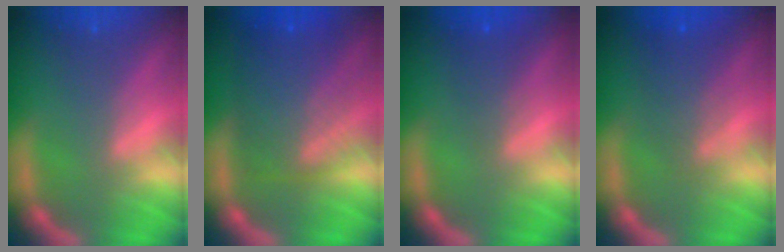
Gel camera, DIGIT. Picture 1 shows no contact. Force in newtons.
{"total": 7.6}
{"total": 2.0}
{"total": 3.5}